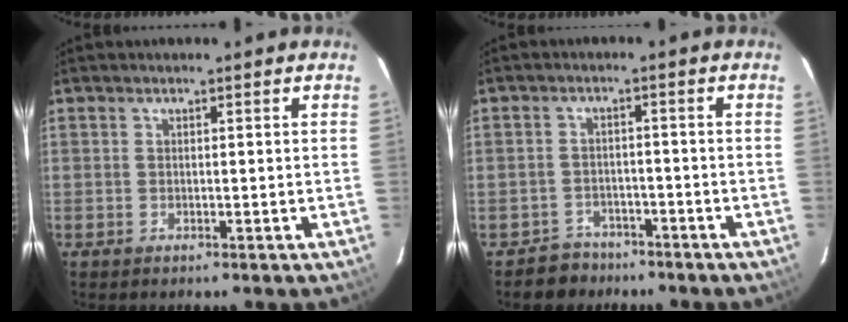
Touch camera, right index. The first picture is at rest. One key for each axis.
{"total": 4.7, "fx": -3.5, "fy": 3.1, "fz": -0.4, "tx": -0.004, "ty": 0.023, "tz": -0.054}